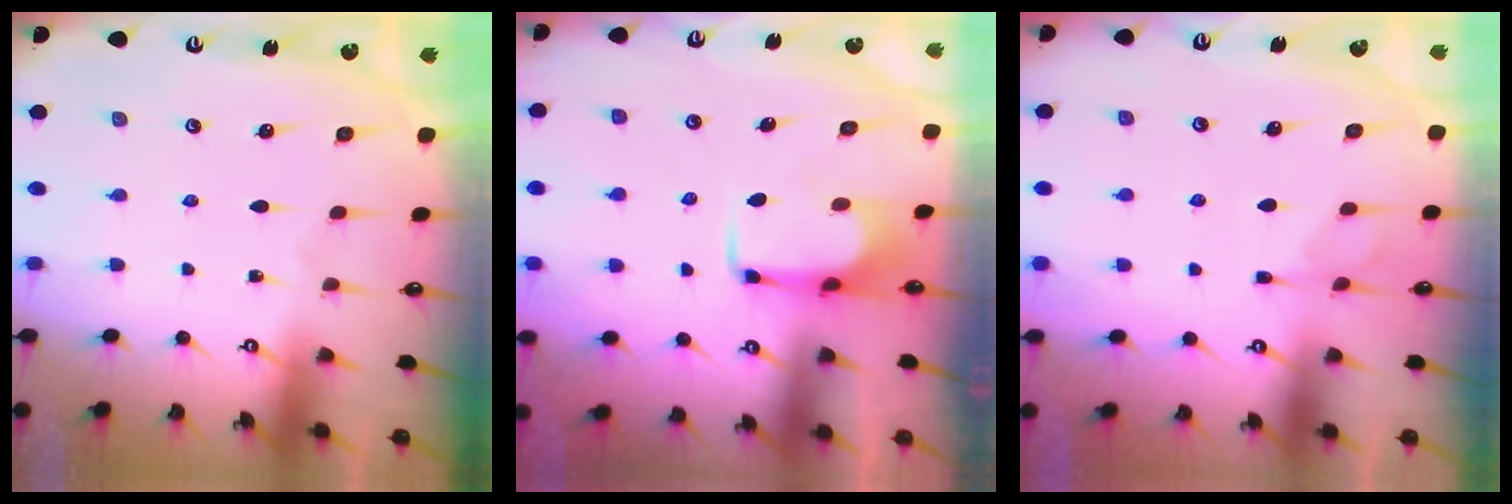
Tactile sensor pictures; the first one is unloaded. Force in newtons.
{"total": 2.0, "press": 2.0, "slide": 0.4}
{"total": 1.2, "press": 0.0, "slide": 1.2}